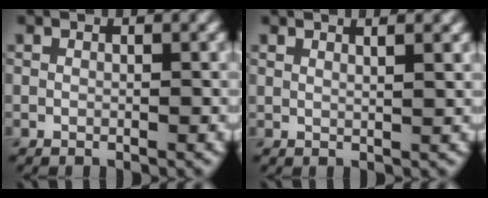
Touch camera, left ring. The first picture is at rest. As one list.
[{"total": 2.1, "force": [1.5, 0.8, 1.3], "torque": [-0.003, 0.011, 0.005]}]